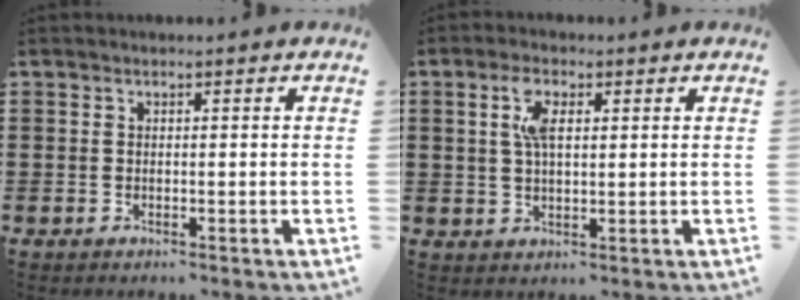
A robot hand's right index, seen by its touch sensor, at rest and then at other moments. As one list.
[{"total": 4.6, "force": [1.4, 1.9, 3.9], "torque": [-0.085, 0.012, 0.022]}]